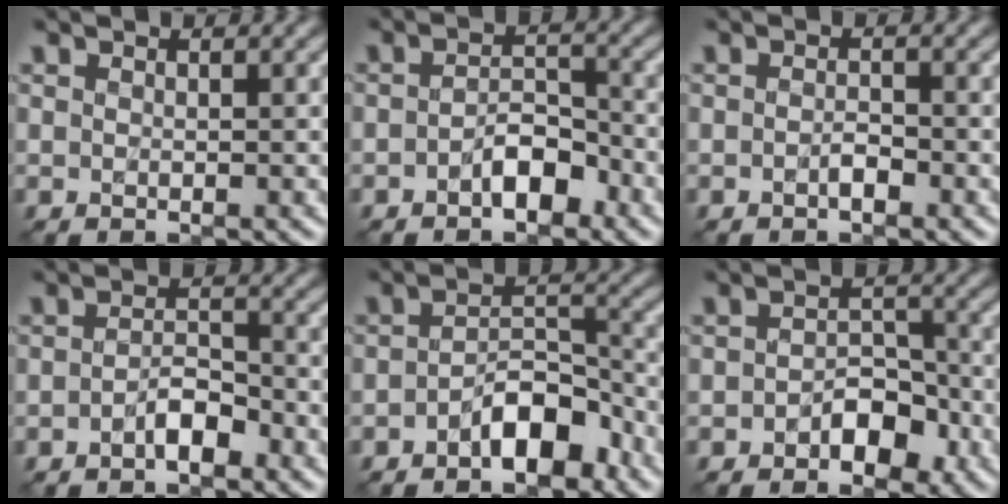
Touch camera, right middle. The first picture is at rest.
{"total": 2.9, "force": [-1.6, 1.4, 2.0], "torque": [-0.030, 0.011, -0.029]}
{"total": 1.0, "force": [-0.5, 0.4, 0.8], "torque": [-0.017, 0.002, -0.011]}
{"total": 2.3, "force": [-1.3, 0.9, 1.6], "torque": [-0.027, 0.008, -0.026]}
{"total": 4.7, "force": [-2.6, 2.1, 3.4], "torque": [-0.051, 0.014, -0.044]}
{"total": 3.4, "force": [-1.6, 2.1, 2.2], "torque": [-0.029, 0.008, -0.025]}